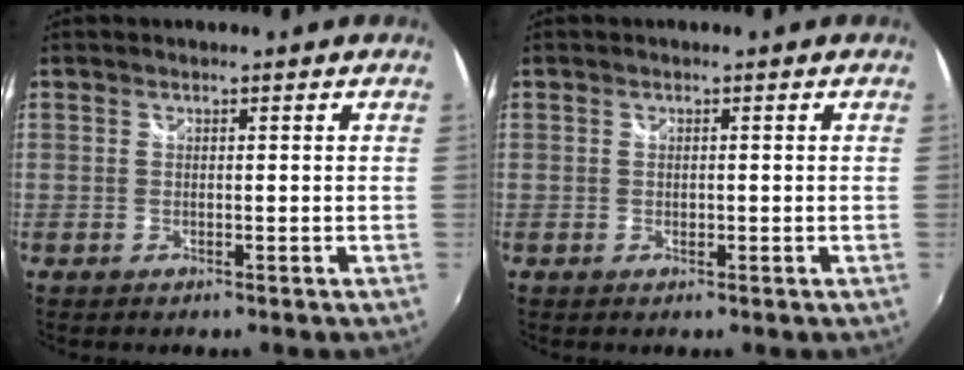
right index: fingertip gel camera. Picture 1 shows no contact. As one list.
[{"total": 0.5, "force": [-0.1, 0.5, 0.2], "torque": [-0.002, -0.001, -0.001]}]